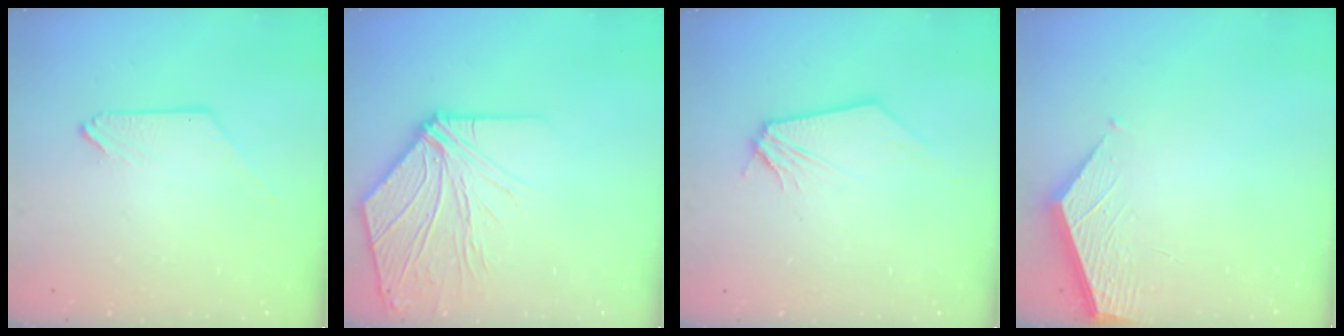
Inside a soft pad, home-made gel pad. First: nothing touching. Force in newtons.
{"total": 11.4, "press": 11.3, "slide": 1.4}
{"total": 0.0}
{"total": 1.9, "press": 1.9, "slide": 0.2}